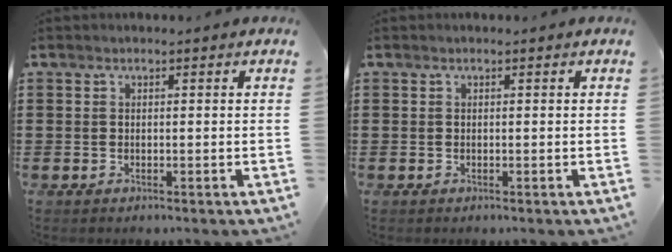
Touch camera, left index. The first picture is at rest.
{"total": 0.0}